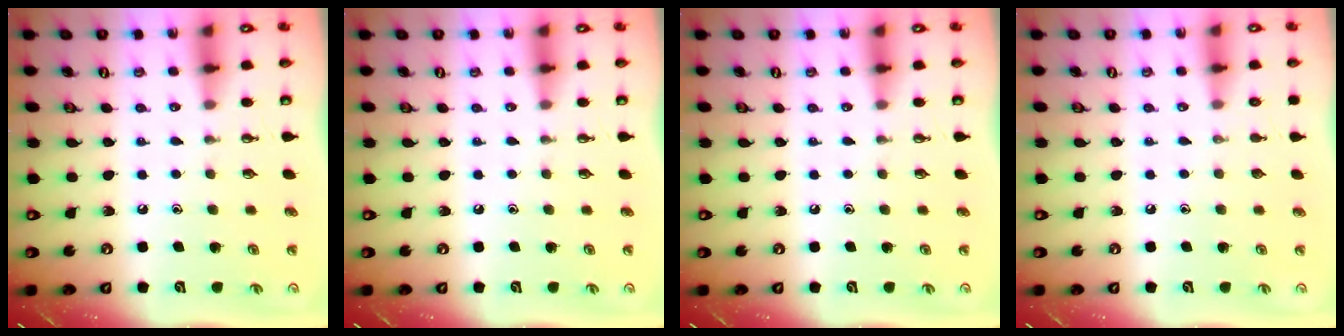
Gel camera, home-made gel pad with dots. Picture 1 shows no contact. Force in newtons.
{"total": 0.0}
{"total": 0.0}
{"total": 0.0}